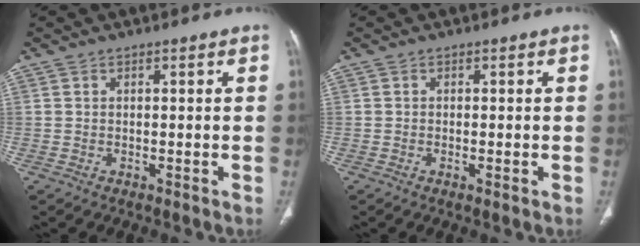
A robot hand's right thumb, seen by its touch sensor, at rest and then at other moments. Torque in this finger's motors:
{"motor_torque": [-0.26, 0.01, -0.12, -0.12, 0.03]}